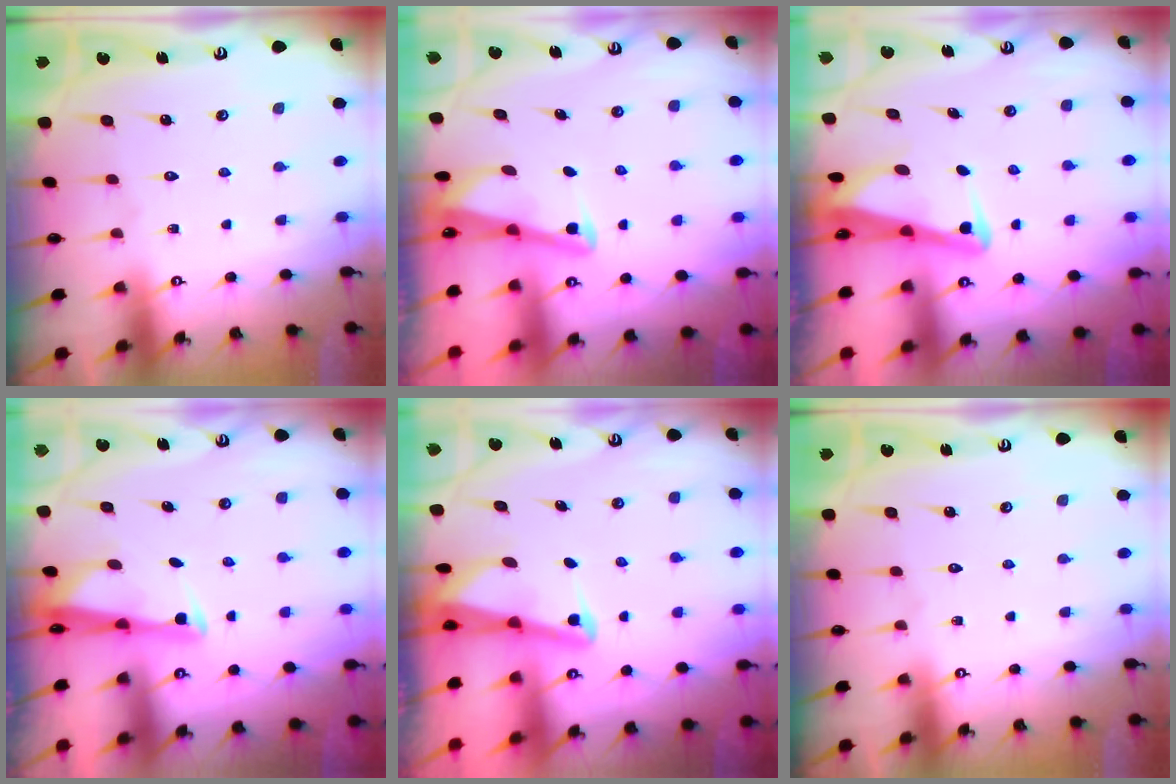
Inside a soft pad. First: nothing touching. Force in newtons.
{"total": 3.0, "press": 2.9, "slide": 0.4}
{"total": 4.0, "press": 3.8, "slide": 1.0}
{"total": 2.7, "press": 2.6, "slide": 0.7}
{"total": 2.7, "press": 2.6, "slide": 0.6}
{"total": 0.0}